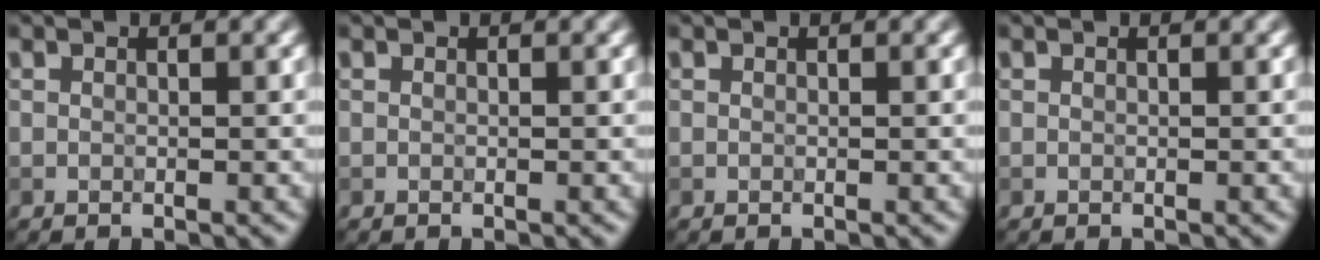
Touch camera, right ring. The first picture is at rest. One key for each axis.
{"total": 0.0}
{"total": 0.0}
{"total": 0.0}